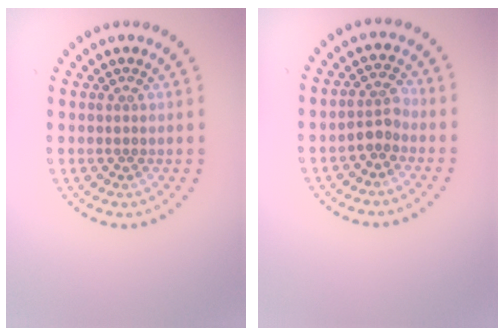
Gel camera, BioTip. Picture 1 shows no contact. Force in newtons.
{"total": 1.9, "press": 1.8, "slide": 0.7}